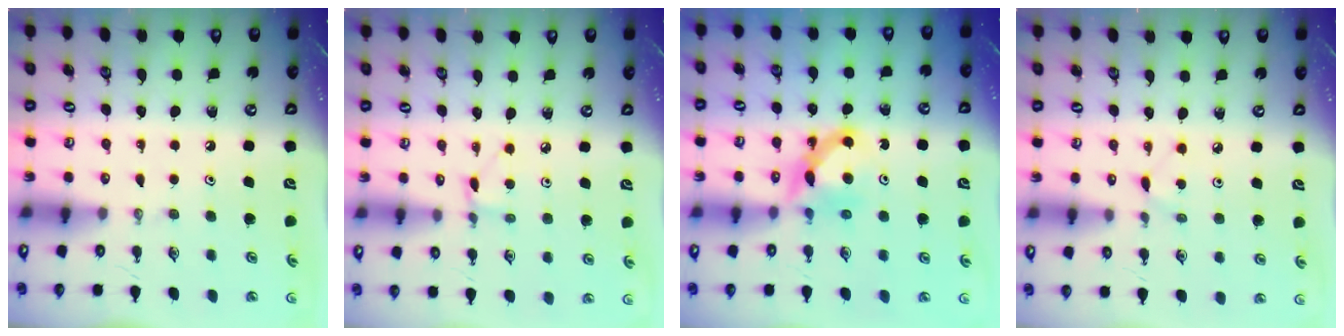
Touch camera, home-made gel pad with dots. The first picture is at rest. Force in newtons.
{"total": 2.6, "press": 2.6, "slide": 0.4}
{"total": 7.4, "press": 7.4, "slide": 0.5}
{"total": 3.1, "press": 3.1, "slide": 0.4}